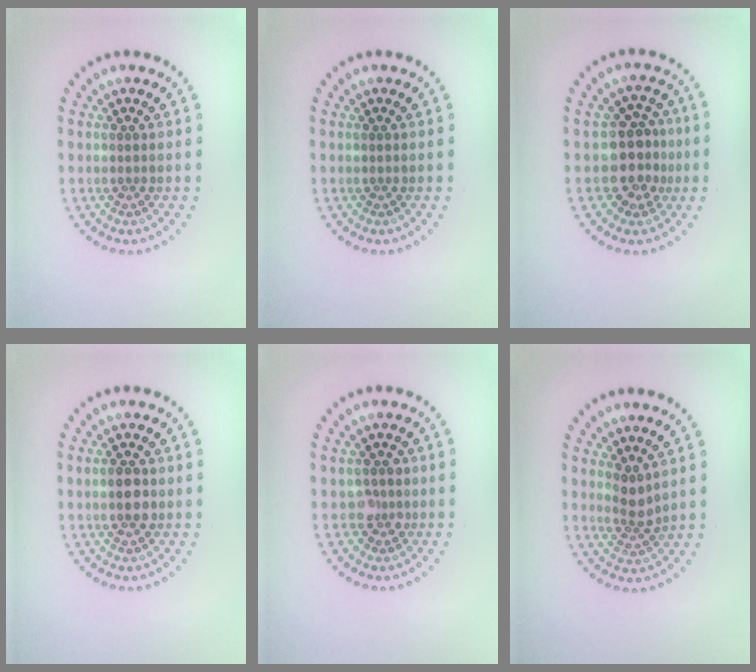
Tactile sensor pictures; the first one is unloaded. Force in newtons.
{"total": 0.0}
{"total": 3.5, "press": 3.1, "slide": 1.6}
{"total": 2.7, "press": 2.7, "slide": 0.2}
{"total": 1.6, "press": 1.4, "slide": 0.8}
{"total": 2.1, "press": 1.6, "slide": 1.4}